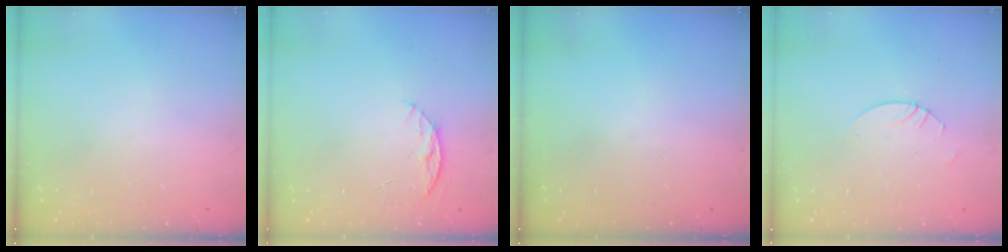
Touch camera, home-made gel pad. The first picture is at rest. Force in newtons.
{"total": 5.6, "press": 5.6, "slide": 0.6}
{"total": 0.0}
{"total": 2.7, "press": 2.7, "slide": 0.2}